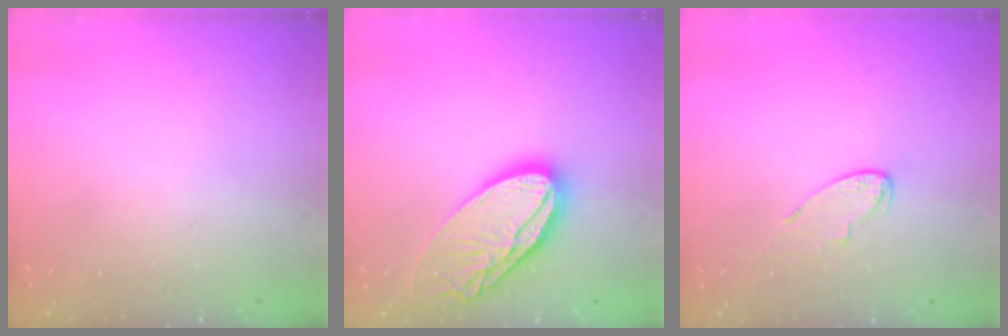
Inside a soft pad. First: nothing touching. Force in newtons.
{"total": 18.1, "press": 18.0, "slide": 1.5}
{"total": 5.3, "press": 5.3, "slide": 0.3}